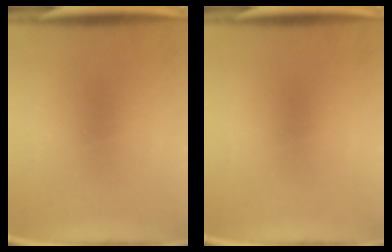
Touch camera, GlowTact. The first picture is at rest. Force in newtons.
{"total": 0.0}